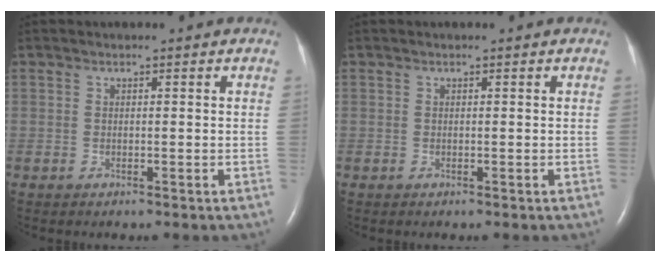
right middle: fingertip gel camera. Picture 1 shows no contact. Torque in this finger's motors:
{"motor_torque": [0.02, 0.03, -0.02, 0.00]}